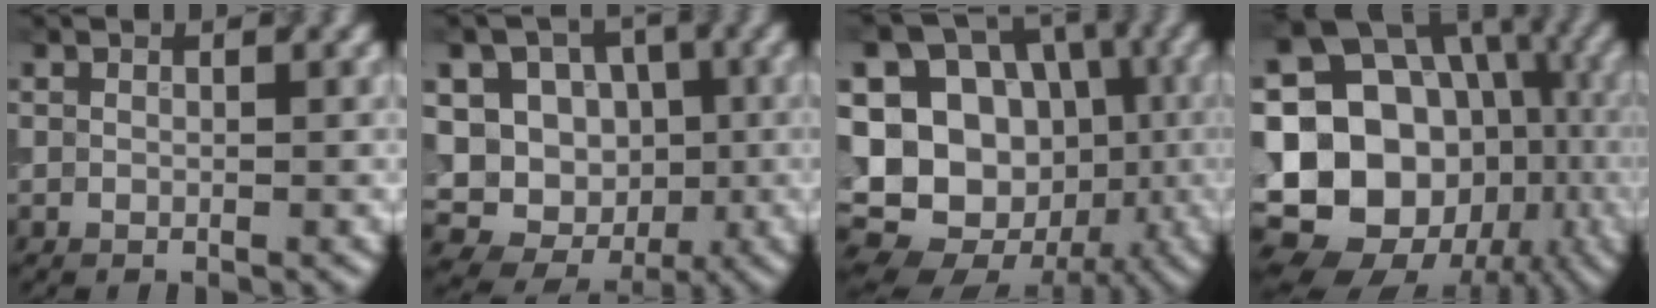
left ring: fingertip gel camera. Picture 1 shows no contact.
{"total": 14.5, "force": [-0.2, 13.4, 5.6], "torque": [-0.113, 0.023, -0.015]}
{"total": 14.4, "force": [-2.2, 11.8, 7.9], "torque": [-0.134, -0.007, -0.045]}
{"total": 22.7, "force": [-4.3, 19.2, 11.4], "torque": [-0.173, 0.009, -0.094]}